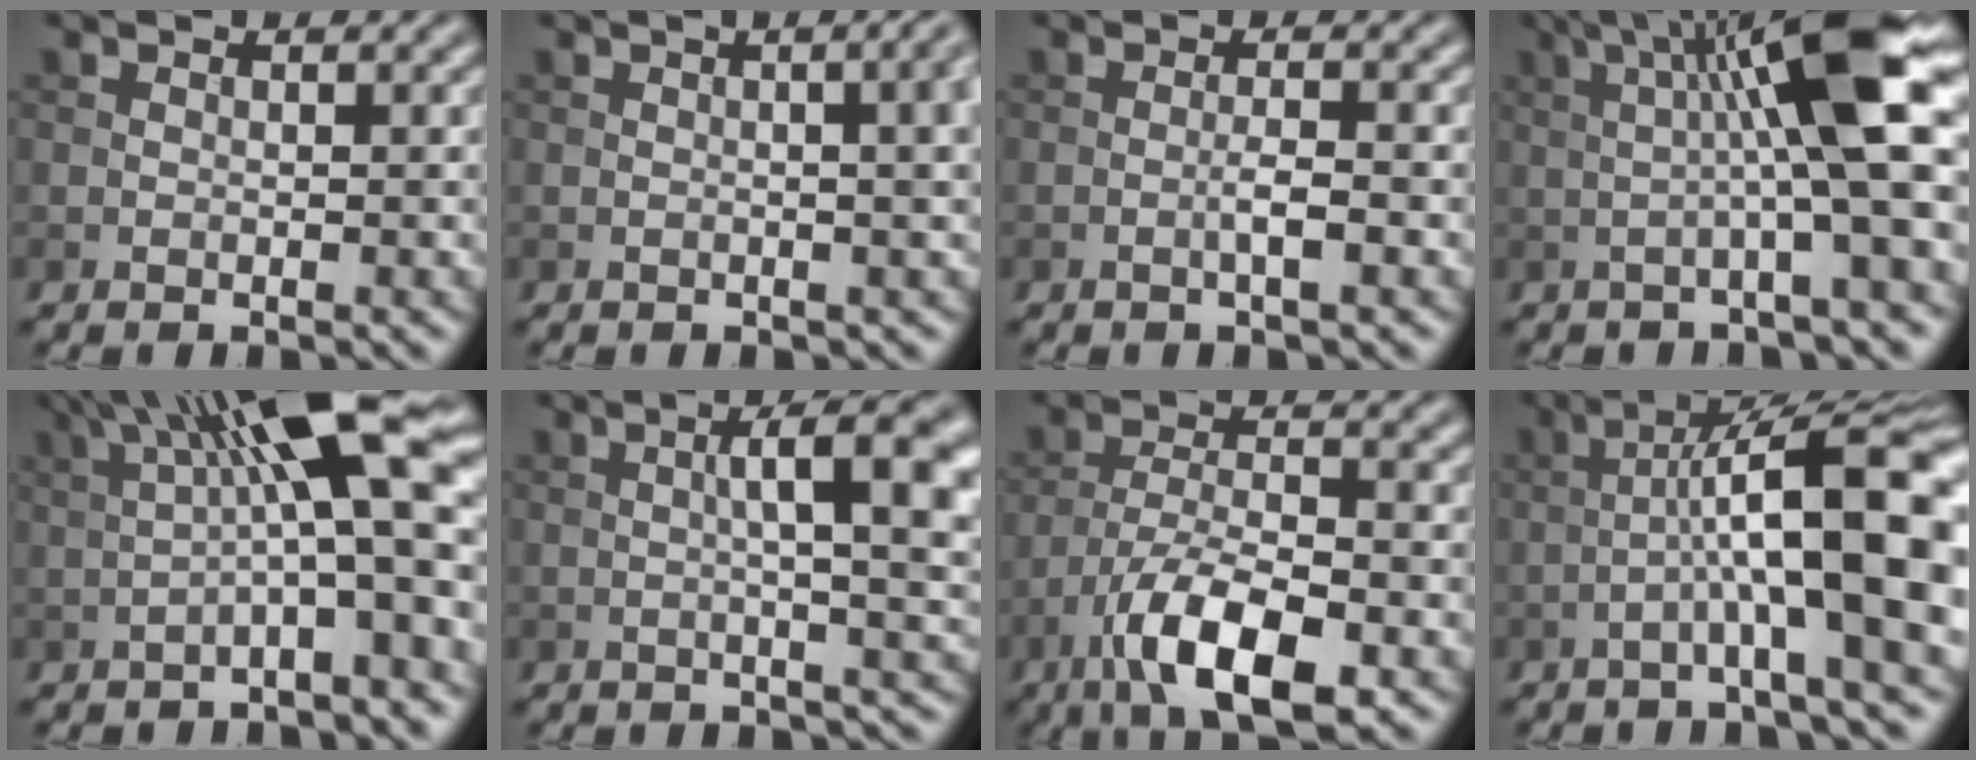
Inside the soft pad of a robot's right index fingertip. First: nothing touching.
{"total": 8.5, "force": [1.4, 4.3, 7.2], "torque": [-0.019, 0.042, -0.021]}
{"total": 1.7, "force": [-0.6, 0.1, 1.6], "torque": [-0.030, 0.003, -0.012]}
{"total": 10.8, "force": [1.9, 1.7, 10.5], "torque": [-0.155, 0.014, 0.030]}
{"total": 13.2, "force": [3.1, 3.0, 12.5], "torque": [-0.176, 0.025, 0.050]}
{"total": 8.0, "force": [1.1, 1.9, 7.7], "torque": [-0.096, 0.012, 0.015]}
{"total": 8.8, "force": [-4.8, 2.8, 6.9], "torque": [-0.123, 0.001, -0.087]}
{"total": 11.4, "force": [-1.2, 1.8, 11.2], "torque": [-0.169, 0.033, -0.023]}